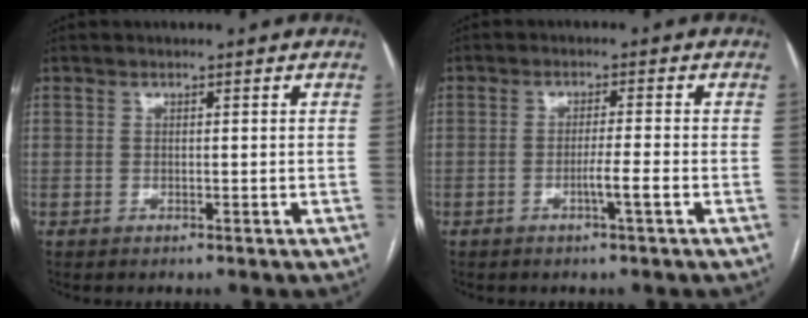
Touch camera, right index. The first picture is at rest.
{"total": 3.0, "force": [-1.3, -0.5, 2.7], "torque": [-0.044, -0.003, -0.025]}